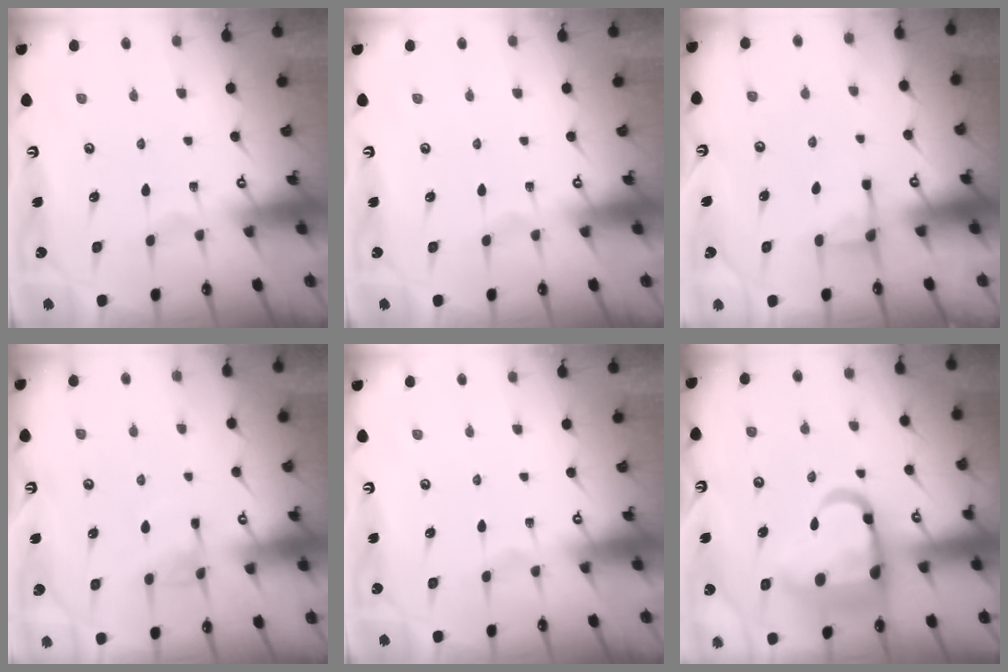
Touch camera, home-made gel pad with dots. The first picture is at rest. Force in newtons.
{"total": 0.0}
{"total": 2.9, "press": 2.8, "slide": 0.5}
{"total": 6.6, "press": 6.6, "slide": 0.8}
{"total": 0.0}
{"total": 17.2, "press": 17.1, "slide": 1.9}